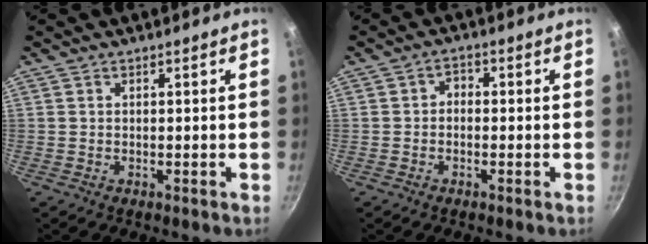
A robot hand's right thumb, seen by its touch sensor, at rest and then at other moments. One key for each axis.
{"total": 2.2, "fx": -0.4, "fy": 1.7, "fz": 1.3, "tx": -0.015, "ty": 0.013, "tz": -0.011}